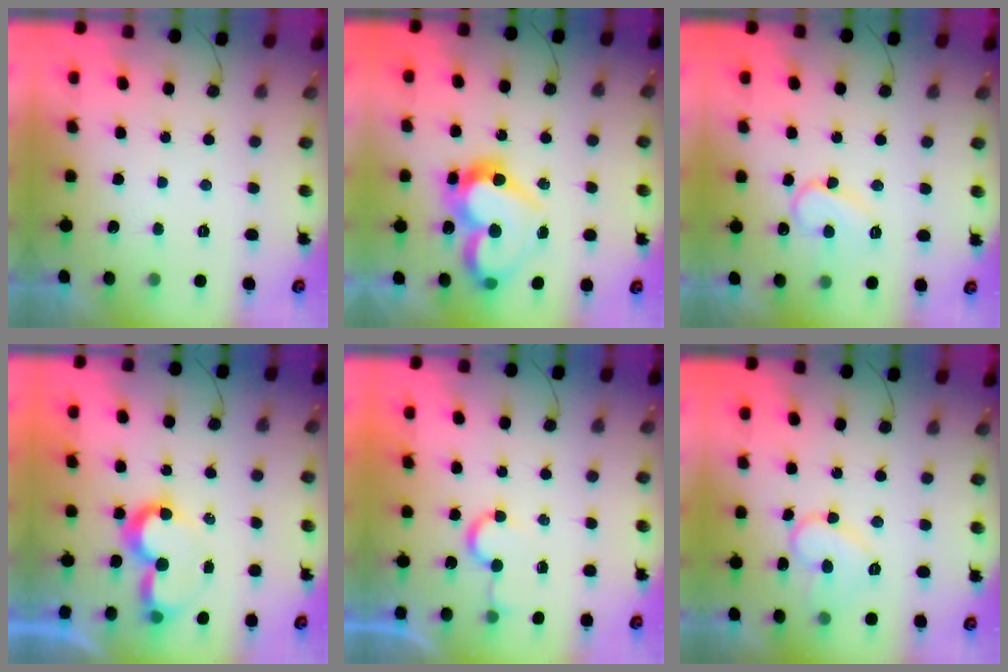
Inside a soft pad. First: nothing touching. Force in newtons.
{"total": 19.3, "press": 19.1, "slide": 2.5}
{"total": 10.0, "press": 9.9, "slide": 1.1}
{"total": 7.9, "press": 7.9, "slide": 0.8}
{"total": 5.4, "press": 5.4, "slide": 0.4}
{"total": 10.9, "press": 10.9, "slide": 0.1}